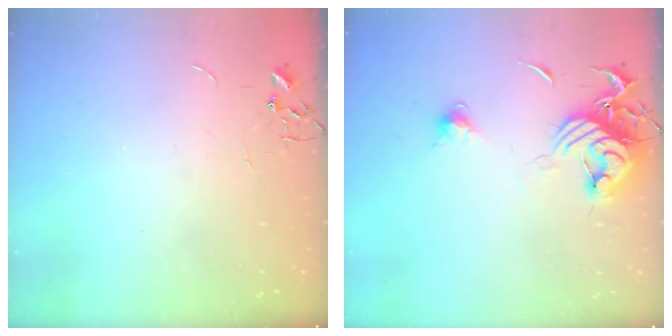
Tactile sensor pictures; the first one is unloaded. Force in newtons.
{"total": 14.7, "press": 14.6, "slide": 1.2}